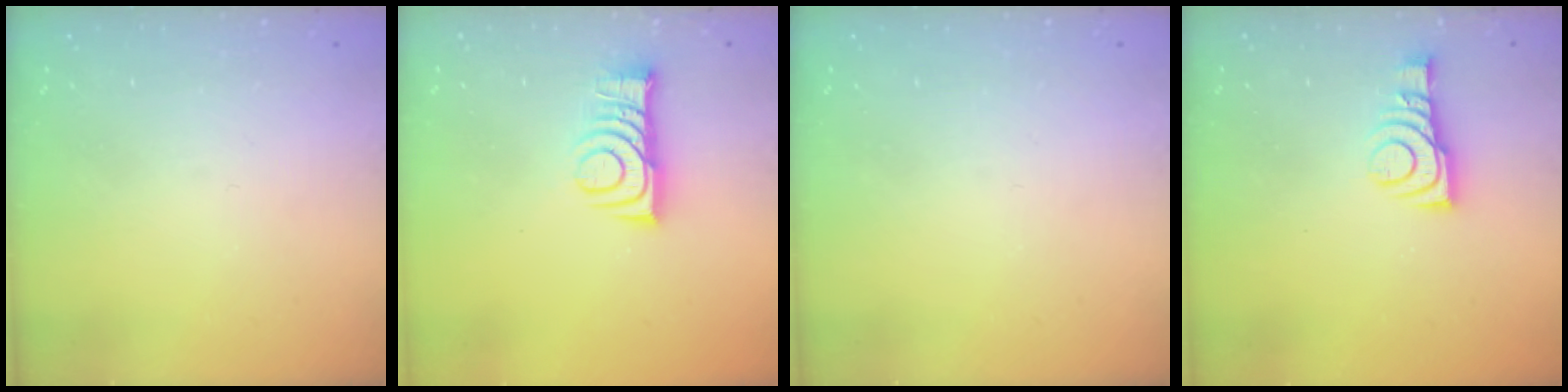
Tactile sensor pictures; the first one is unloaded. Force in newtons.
{"total": 8.8, "press": 8.8, "slide": 0.8}
{"total": 0.0}
{"total": 9.1, "press": 9.1, "slide": 0.4}